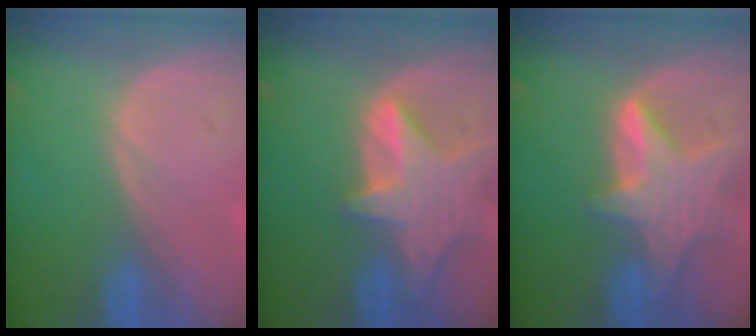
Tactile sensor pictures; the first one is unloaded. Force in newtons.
{"total": 8.1, "press": 7.4, "slide": 3.4}
{"total": 8.0, "press": 7.2, "slide": 3.5}